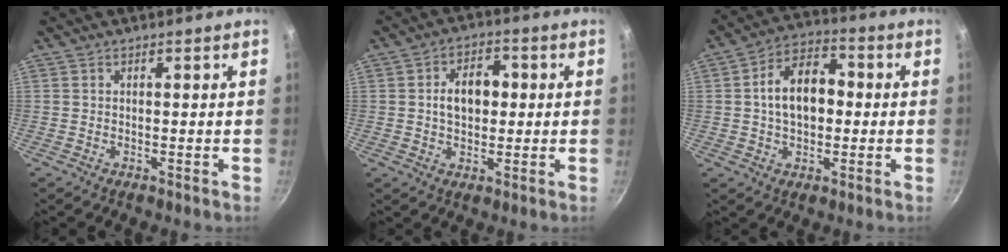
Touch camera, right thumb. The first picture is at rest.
{"total": 7.8, "force": [0.7, 5.2, 5.8], "torque": [-0.074, 0.013, 0.008]}
{"total": 11.5, "force": [0.6, 7.4, 8.8], "torque": [-0.131, 0.026, 0.002]}